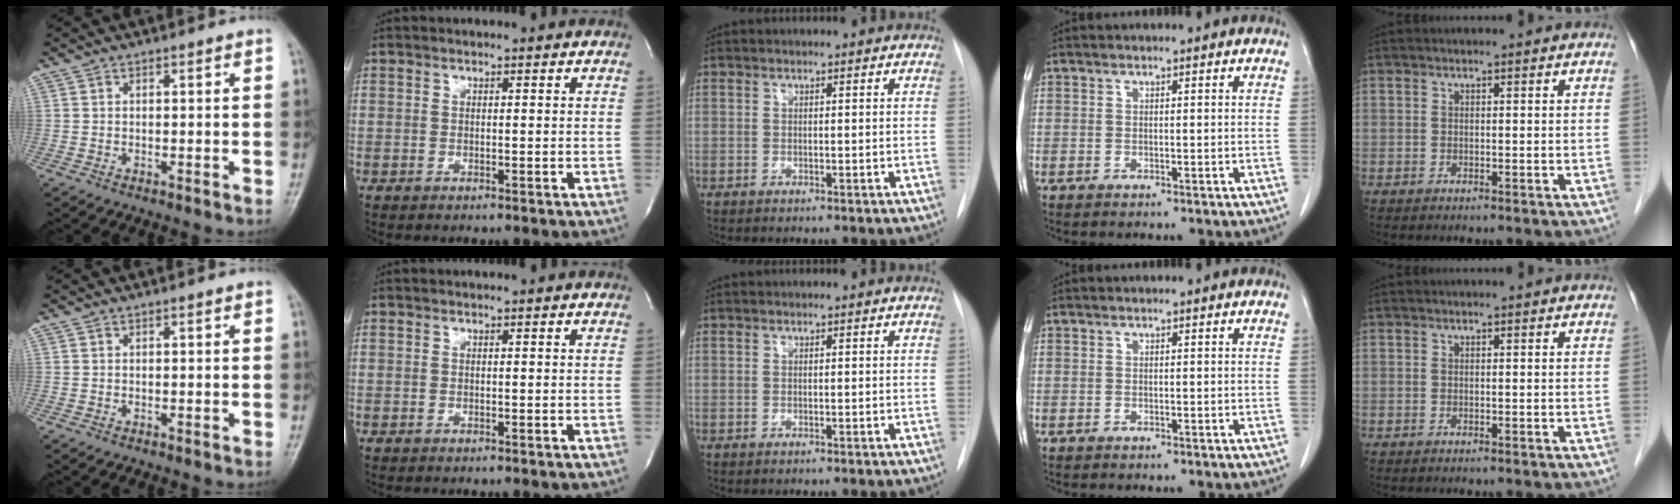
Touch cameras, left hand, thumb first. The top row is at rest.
{}